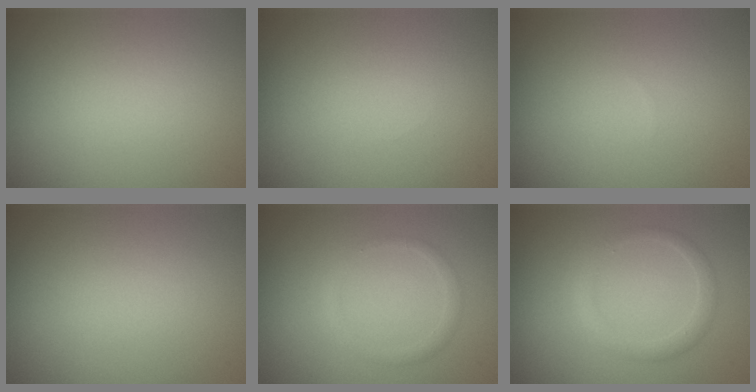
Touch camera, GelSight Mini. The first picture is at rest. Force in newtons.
{"total": 0.0}
{"total": 0.0}
{"total": 0.0}
{"total": 1.1, "press": 1.1, "slide": 0.0}
{"total": 1.7, "press": 1.7, "slide": 0.2}